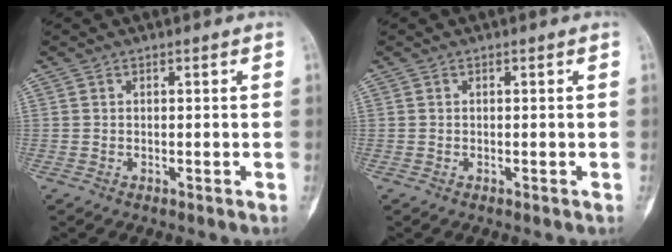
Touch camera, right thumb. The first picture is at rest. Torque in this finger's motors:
{"motor_torque": [-0.03, 0.24, 0.08, -0.01, 0.03]}